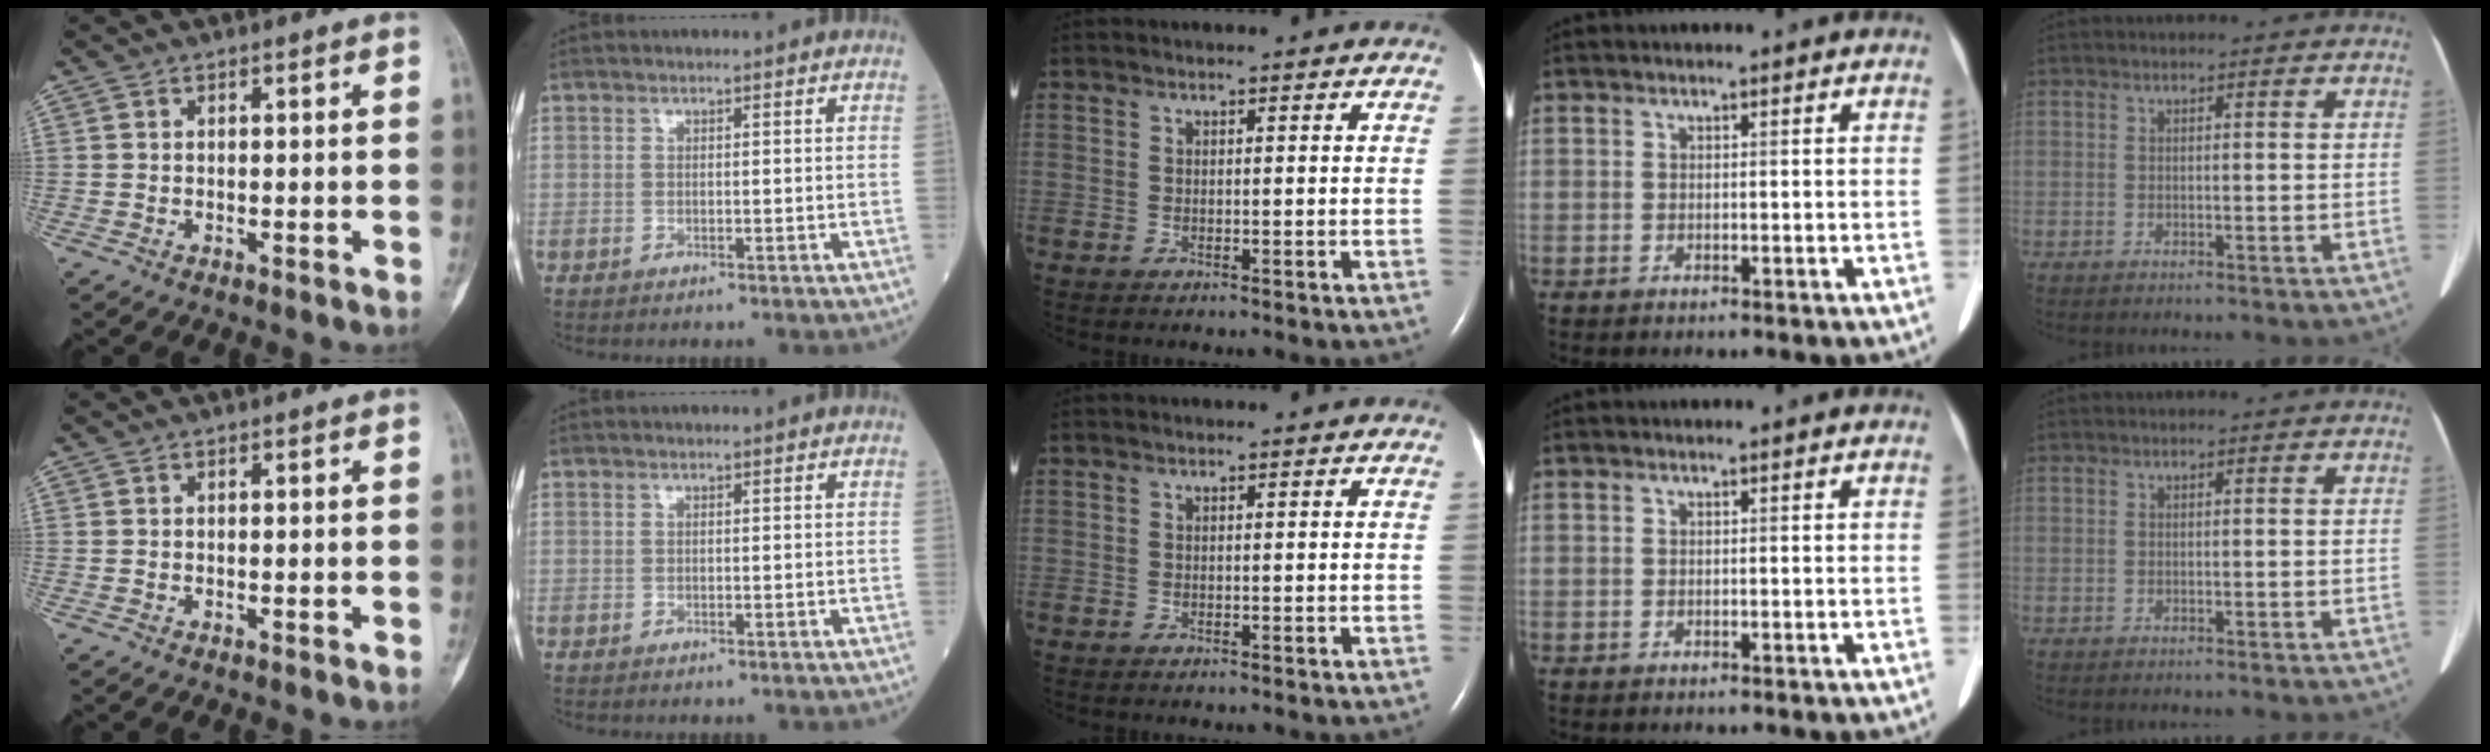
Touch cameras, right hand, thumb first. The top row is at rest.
{}